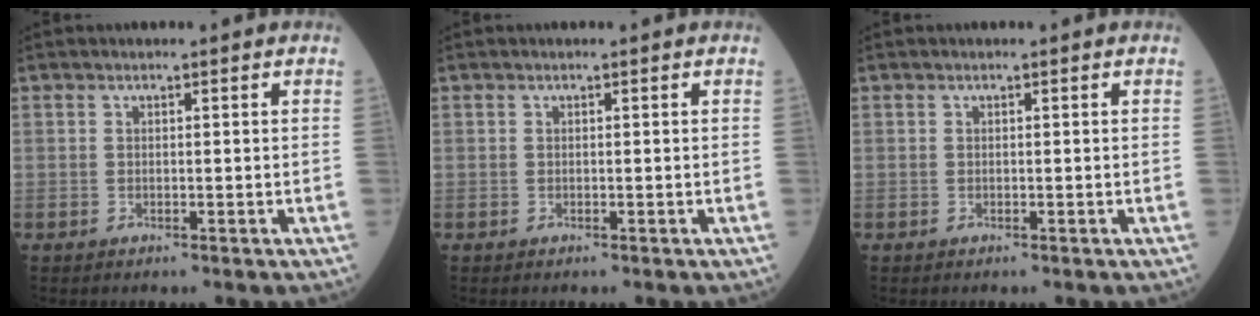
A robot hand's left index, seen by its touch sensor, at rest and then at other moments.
{"total": 0.0}
{"total": 0.0}